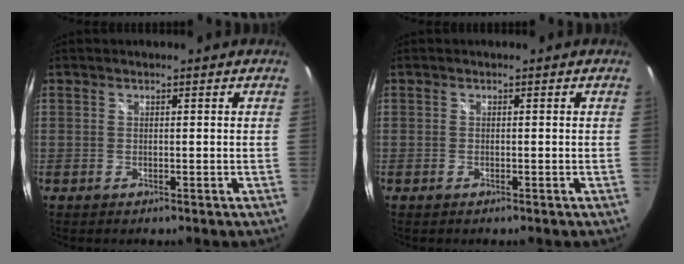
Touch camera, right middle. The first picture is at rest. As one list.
[{"total": 0.5, "force": [-0.4, 0.3, 0.3], "torque": [-0.005, -0.003, -0.008]}]